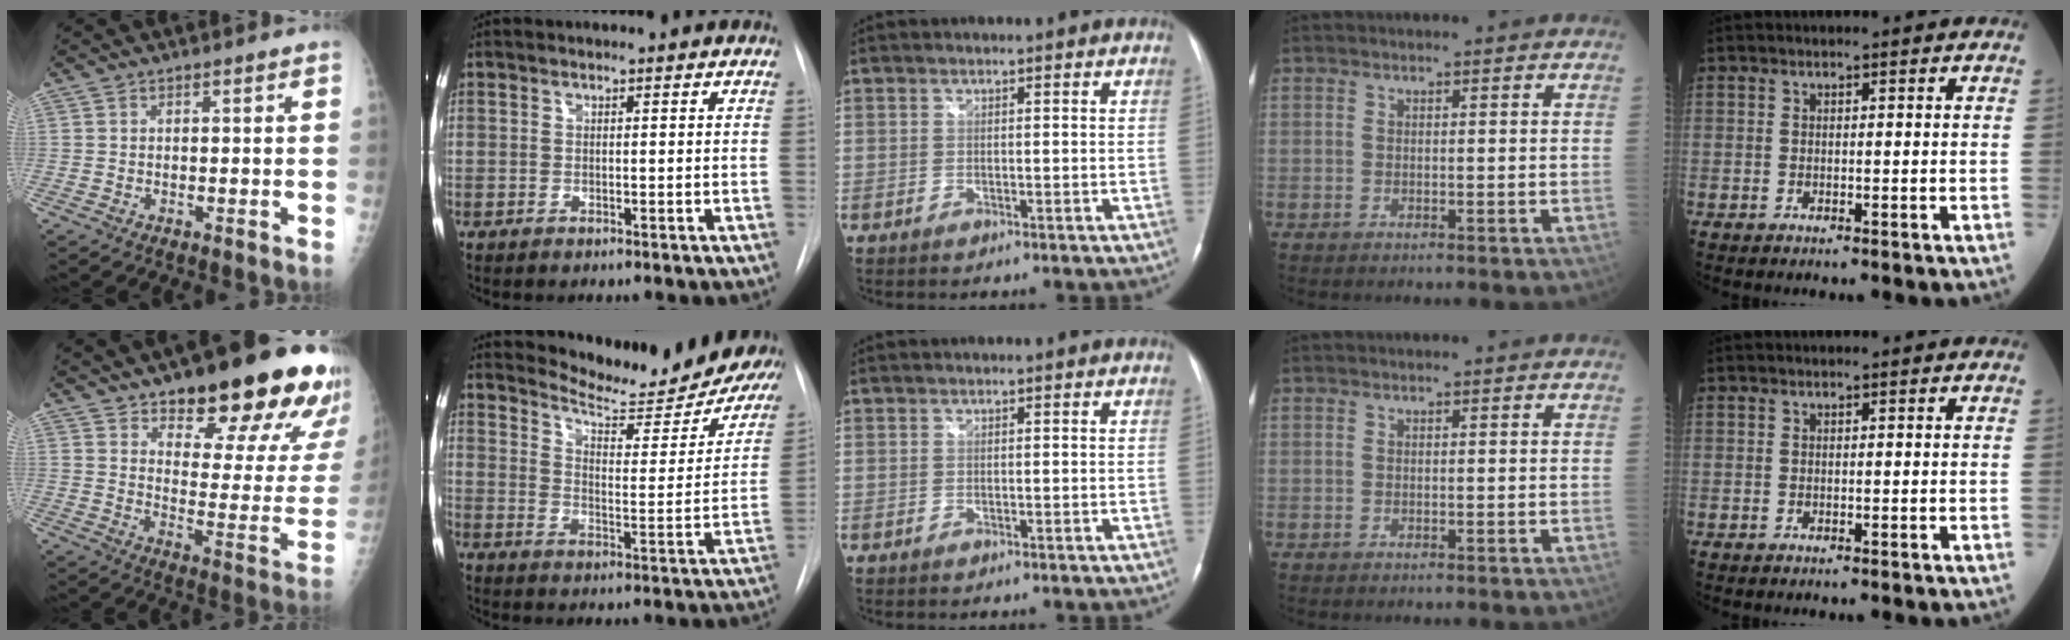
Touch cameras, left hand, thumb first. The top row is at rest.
{"thumb": {"total": 24.3, "force": [16.4, 7.8, 16.0], "torque": [-0.160, -0.084, 0.218]}, "index": {"total": 15.7, "force": [15.2, 1.5, 3.7], "torque": [-0.055, -0.071, 0.193]}}